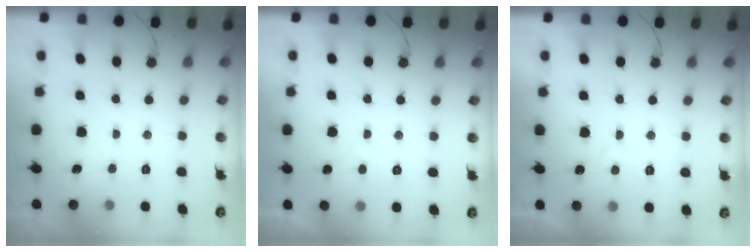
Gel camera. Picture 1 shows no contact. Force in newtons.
{"total": 1.3, "press": 1.2, "slide": 0.6}
{"total": 3.0, "press": 2.9, "slide": 0.8}